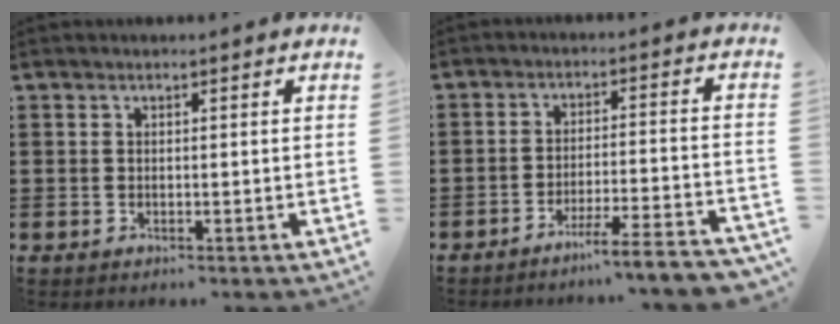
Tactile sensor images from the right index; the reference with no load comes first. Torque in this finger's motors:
{"motor_torque": [1.63, 0.51, -0.51, -0.08]}